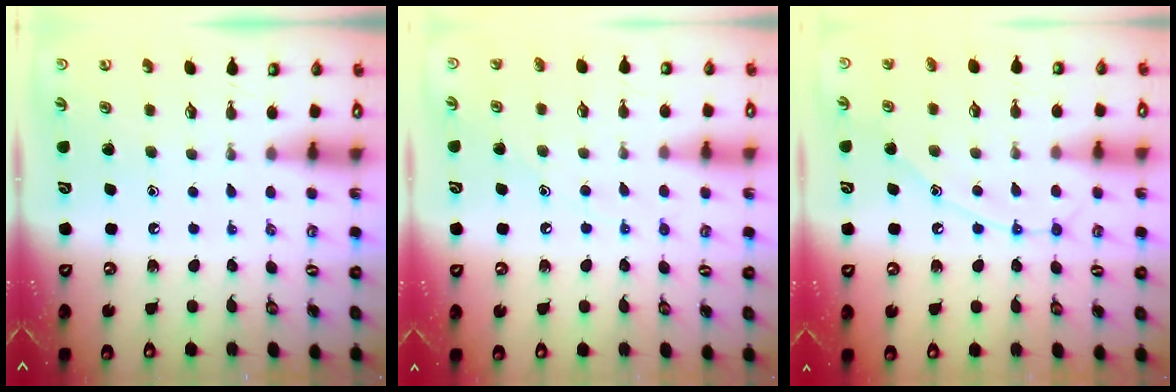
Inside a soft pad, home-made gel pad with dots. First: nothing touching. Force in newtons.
{"total": 8.2, "press": 8.2, "slide": 0.7}
{"total": 10.5, "press": 10.4, "slide": 0.9}